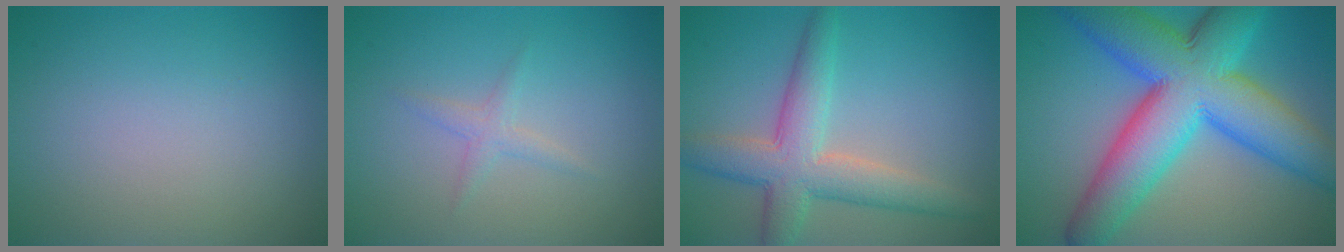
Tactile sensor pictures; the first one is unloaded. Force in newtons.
{"total": 1.2, "press": 1.2, "slide": 0.0}
{"total": 4.6, "press": 4.6, "slide": 0.3}
{"total": 13.9, "press": 13.9, "slide": 0.2}